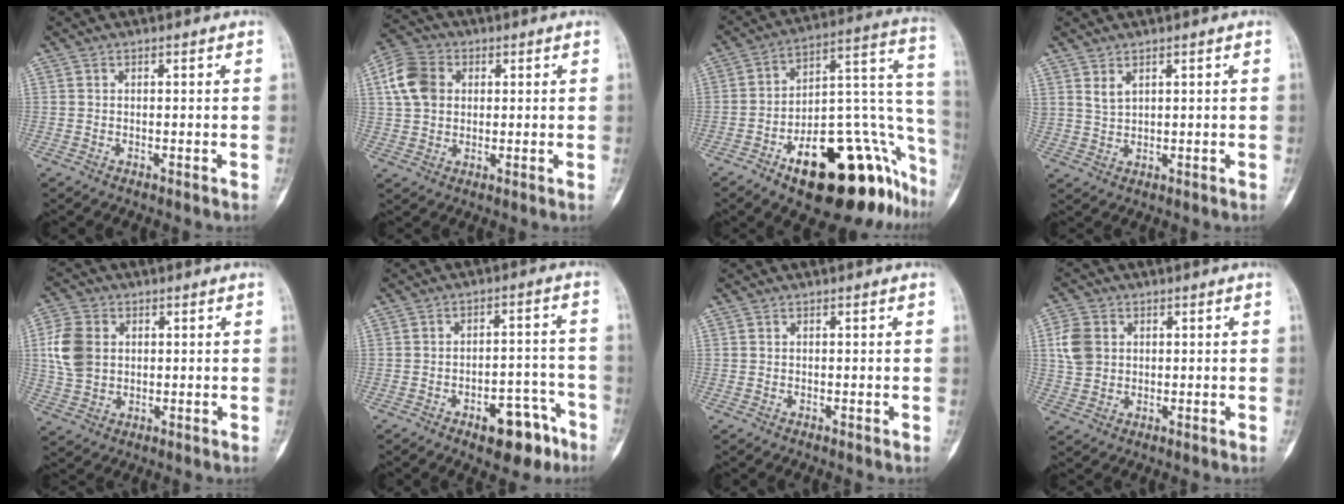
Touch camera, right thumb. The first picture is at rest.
{"total": 9.2, "force": [2.1, 7.1, 5.4], "torque": [-0.094, 0.010, 0.034]}
{"total": 28.9, "force": [-13.6, 11.6, 22.7], "torque": [-0.211, 0.098, -0.191]}
{"total": 2.5, "force": [1.6, 1.2, 1.5], "torque": [-0.029, -0.011, 0.041]}
{"total": 8.9, "force": [1.3, 6.8, 5.6], "torque": [-0.109, 0.002, 0.027]}
{"total": 10.0, "force": [-5.8, 4.9, 6.5], "torque": [-0.060, 0.050, -0.074]}
{"total": 0.0}
{"total": 6.5, "force": [1.3, 5.3, 3.6], "torque": [-0.066, 0.001, 0.025]}